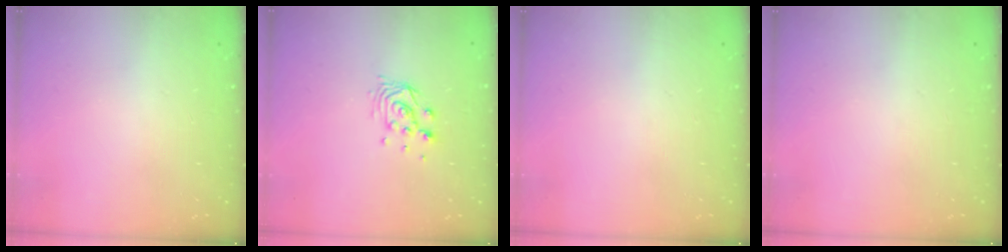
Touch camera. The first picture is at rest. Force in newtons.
{"total": 6.2, "press": 6.2, "slide": 0.1}
{"total": 0.0}
{"total": 0.0}